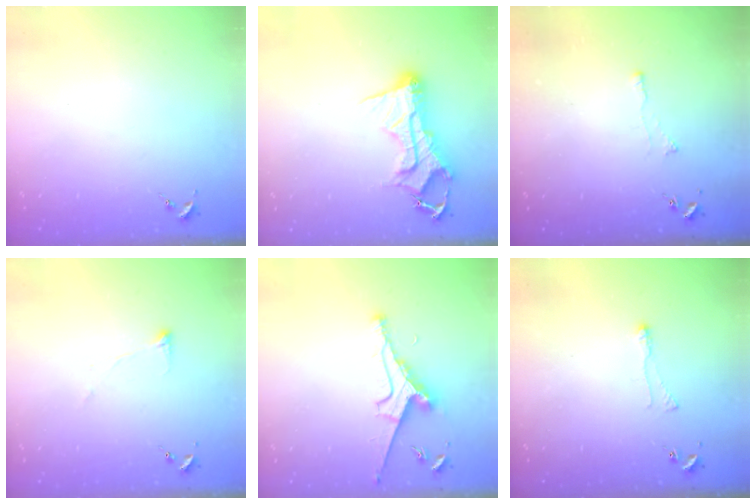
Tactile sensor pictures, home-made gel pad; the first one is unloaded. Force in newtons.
{"total": 14.0, "press": 14.0, "slide": 1.4}
{"total": 2.6, "press": 2.5, "slide": 0.6}
{"total": 5.8, "press": 5.8, "slide": 0.8}
{"total": 8.4, "press": 8.3, "slide": 1.1}
{"total": 3.4, "press": 3.3, "slide": 0.5}